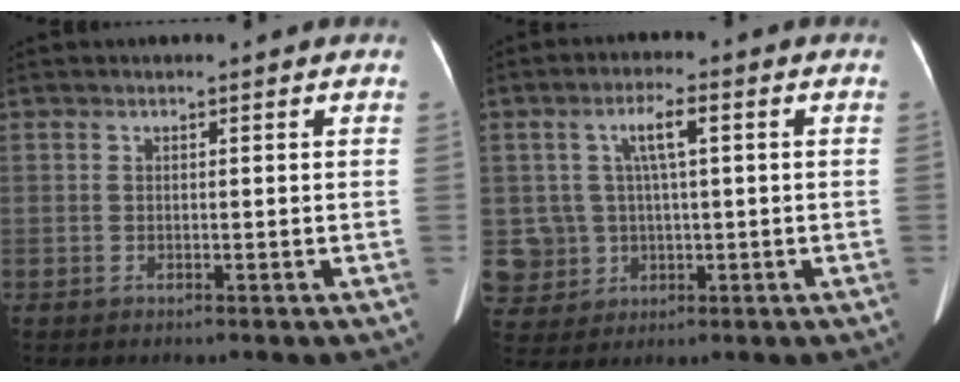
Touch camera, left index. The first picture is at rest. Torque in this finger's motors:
{"motor_torque": [0.85, -0.05, 0.48, 0.04]}